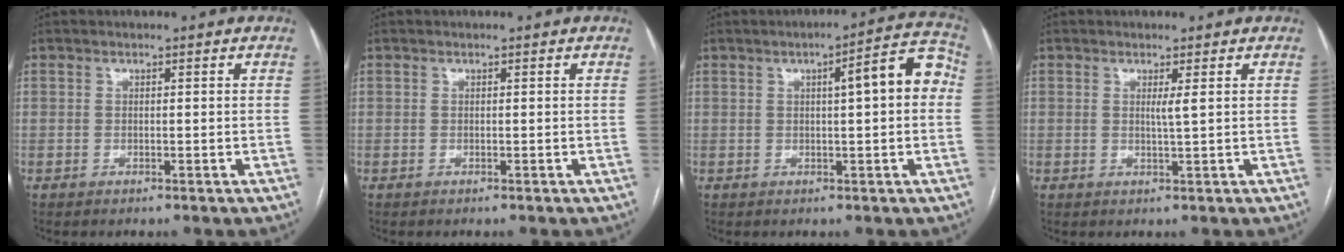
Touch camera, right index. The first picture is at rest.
{"total": 0.0}
{"total": 8.3, "force": [1.1, 1.4, 8.1], "torque": [-0.102, 0.029, 0.009]}
{"total": 1.3, "force": [0.5, -0.3, 1.2], "torque": [-0.024, -0.005, 0.009]}